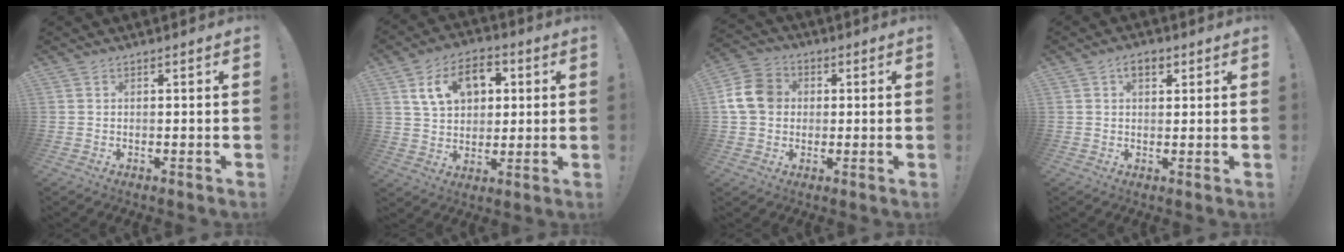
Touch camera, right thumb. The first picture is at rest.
{"total": 14.1, "force": [5.5, 9.8, 8.5], "torque": [-0.132, -0.007, 0.105]}
{"total": 12.7, "force": [1.2, 10.8, 6.5], "torque": [-0.111, 0.013, 0.030]}
{"total": 3.9, "force": [1.7, 2.4, 2.6], "torque": [-0.033, 0.001, 0.026]}